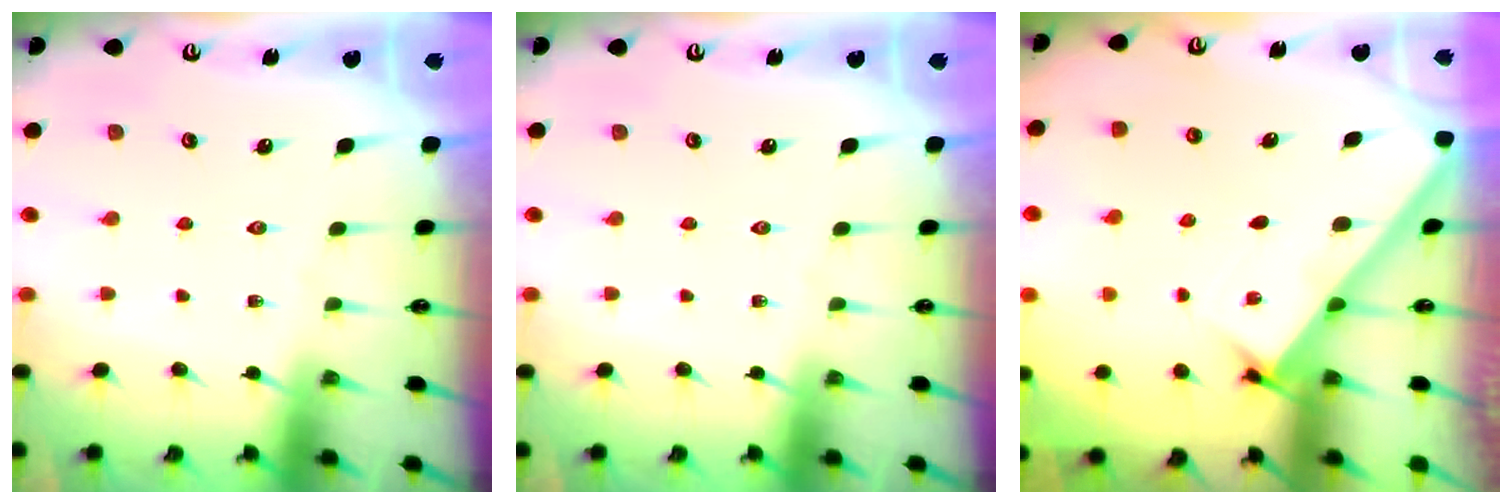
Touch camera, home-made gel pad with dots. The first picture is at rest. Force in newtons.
{"total": 0.0}
{"total": 2.7, "press": 2.7, "slide": 0.4}